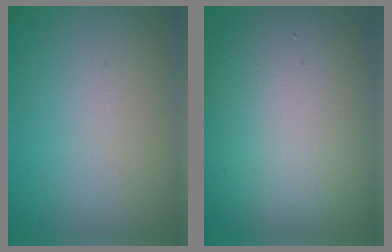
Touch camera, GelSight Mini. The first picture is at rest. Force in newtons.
{"total": 14.1, "press": 14.1, "slide": 0.9}